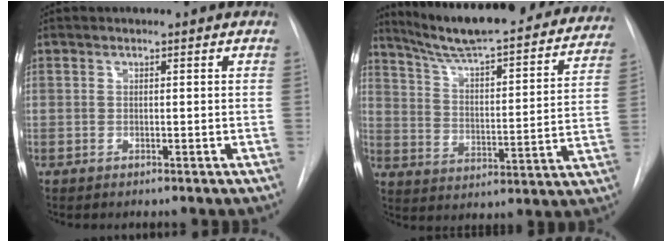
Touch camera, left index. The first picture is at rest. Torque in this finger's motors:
{"motor_torque": [0.40, -0.41, 0.39, 0.10]}